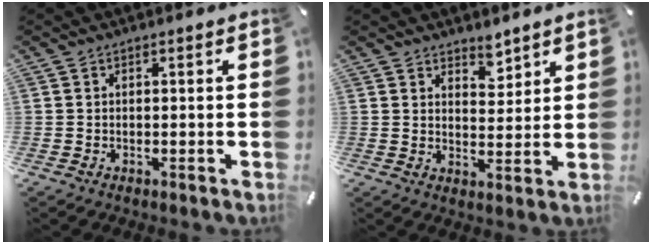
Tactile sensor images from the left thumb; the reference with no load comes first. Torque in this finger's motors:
{"motor_torque": [0.36, -0.41, -0.04, 0.09, -0.08]}